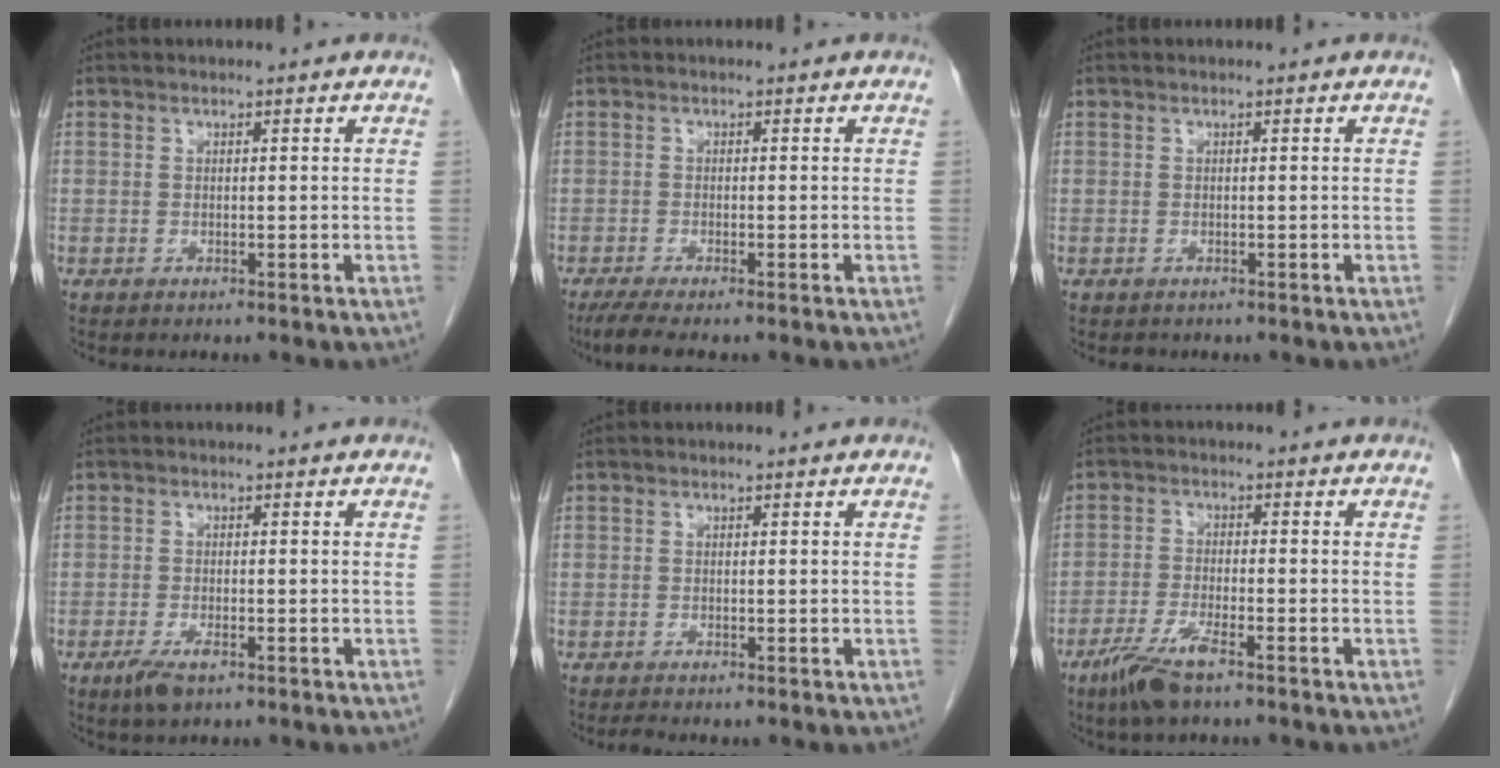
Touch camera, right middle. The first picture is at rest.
{"total": 4.0, "force": [-3.1, 0.1, 2.6], "torque": [-0.050, -0.012, -0.054]}
{"total": 0.6, "force": [-0.6, 0.3, 0.0], "torque": [-0.012, -0.002, -0.008]}
{"total": 3.2, "force": [-1.9, 1.0, 2.4], "torque": [-0.050, -0.003, -0.034]}
{"total": 0.7, "force": [-0.6, -0.3, 0.1], "torque": [-0.011, -0.006, -0.011]}
{"total": 5.8, "force": [-4.0, 0.7, 4.2], "torque": [-0.092, -0.010, -0.075]}